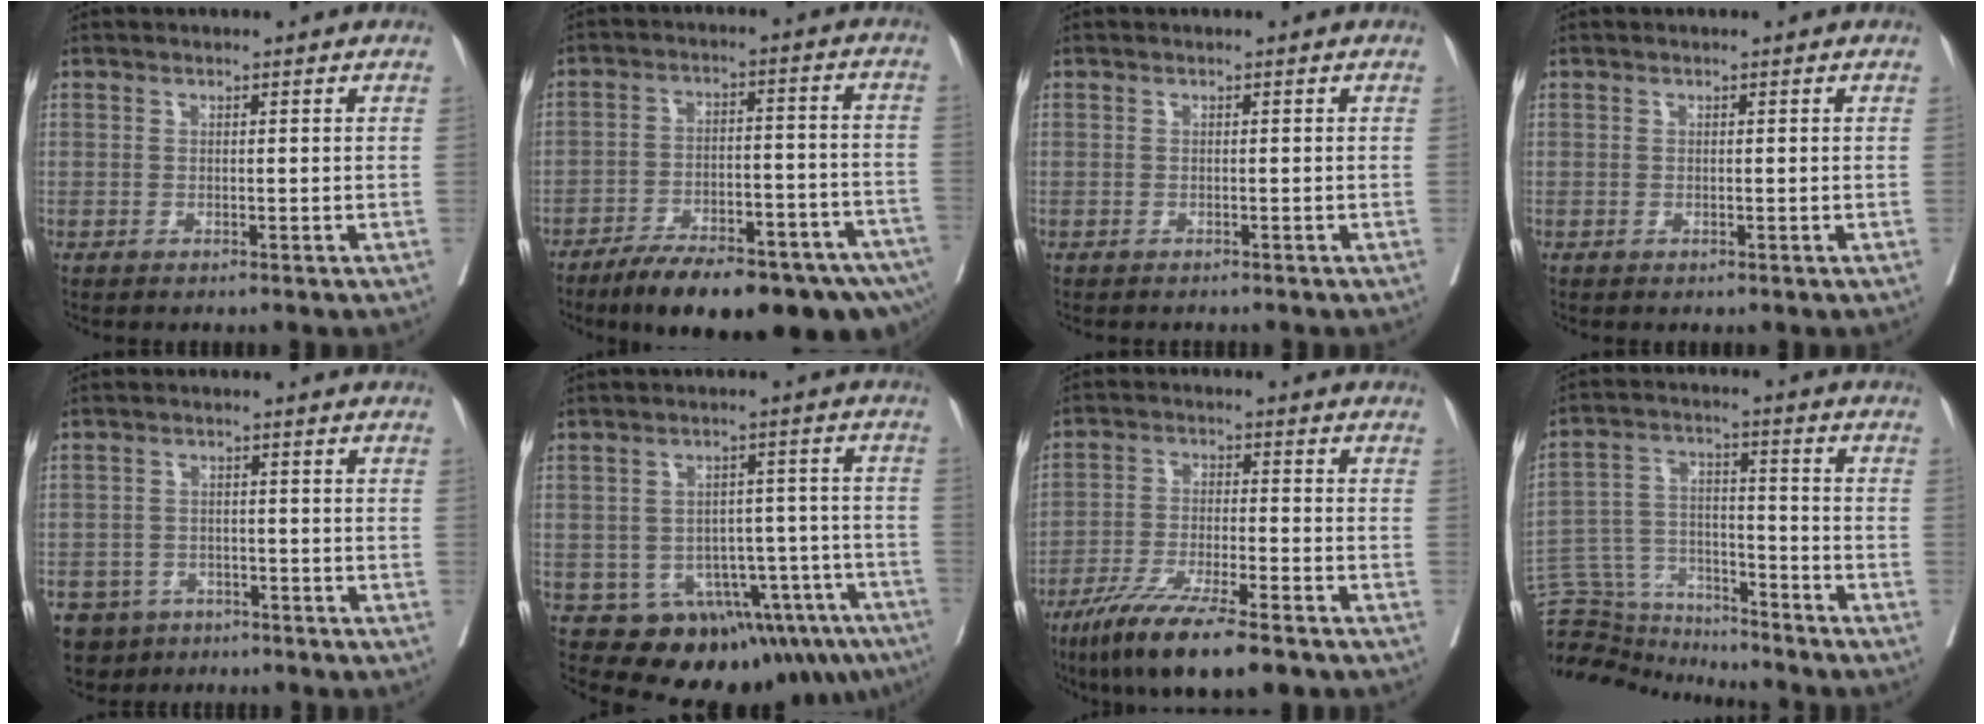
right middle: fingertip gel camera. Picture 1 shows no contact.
{"total": 20.2, "force": [-14.7, 4.6, 13.0], "torque": [-0.135, 0.017, -0.211]}
{"total": 1.3, "force": [-1.2, 0.4, 0.3], "torque": [-0.010, -0.003, -0.017]}
{"total": 0.0}
{"total": 7.6, "force": [-5.2, 5.4, 1.4], "torque": [-0.028, 0.002, -0.080]}
{"total": 15.8, "force": [-10.6, 8.4, 8.1], "torque": [-0.060, 0.034, -0.119]}
{"total": 12.7, "force": [-9.2, 1.6, 8.6], "torque": [-0.152, -0.033, -0.156]}
{"total": 12.6, "force": [-12.2, 2.6, 1.5], "torque": [-0.031, 0.047, -0.213]}